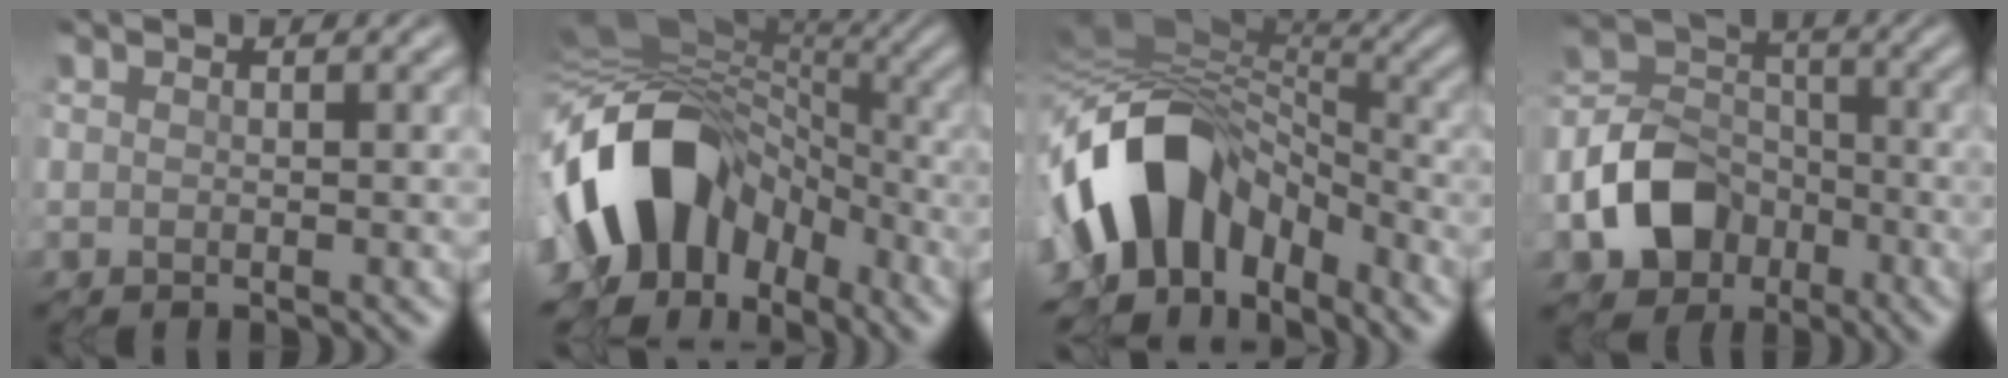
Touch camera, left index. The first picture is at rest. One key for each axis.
{"total": 14.3, "fx": -4.9, "fy": 10.0, "fz": 8.9, "tx": -0.171, "ty": -0.002, "tz": -0.097}
{"total": 11.4, "fx": -5.0, "fy": 7.5, "fz": 7.0, "tx": -0.137, "ty": 0.010, "tz": -0.099}
{"total": 7.3, "fx": -3.8, "fy": 5.3, "fz": 3.3, "tx": -0.063, "ty": -0.002, "tz": -0.075}